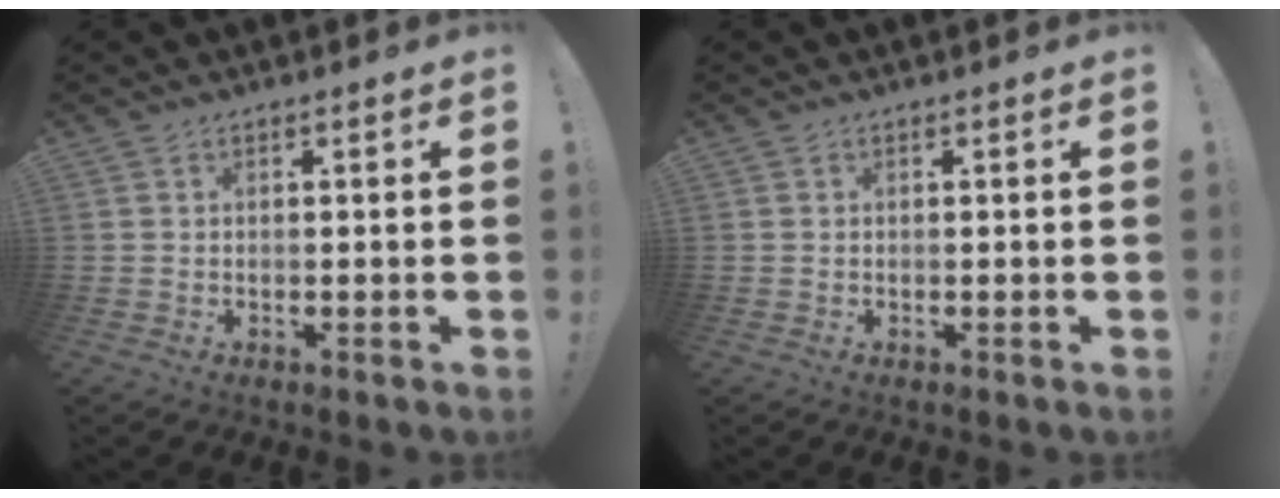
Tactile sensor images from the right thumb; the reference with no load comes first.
{"total": 0.0}